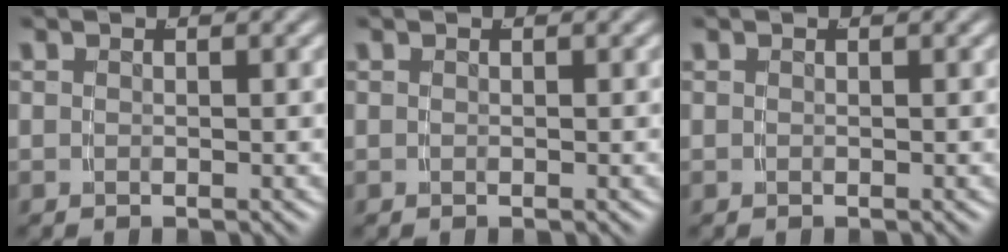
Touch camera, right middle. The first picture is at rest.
{"total": 0.0}
{"total": 0.0}